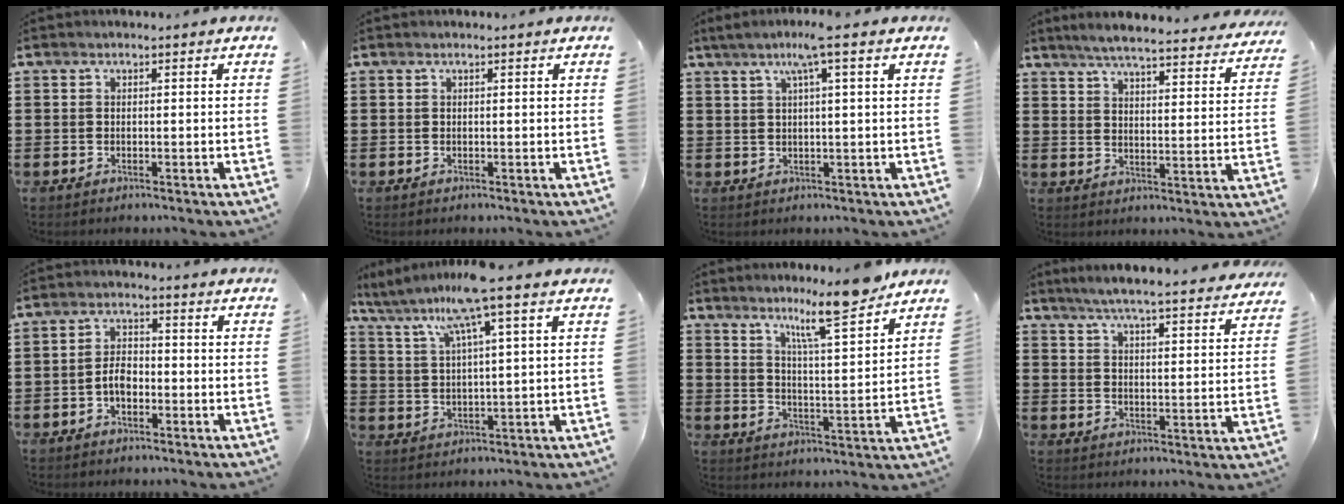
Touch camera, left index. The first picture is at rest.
{"total": 0.0}
{"total": 4.6, "force": [2.2, -0.5, 4.0], "torque": [-0.083, 0.001, 0.036]}
{"total": 5.2, "force": [4.8, -0.2, 2.0], "torque": [-0.060, -0.030, 0.081]}
{"total": 3.5, "force": [-1.3, 2.0, 2.7], "torque": [-0.064, 0.001, -0.029]}
{"total": 8.3, "force": [5.8, 0.2, 6.0], "torque": [-0.134, -0.019, 0.099]}
{"total": 9.6, "force": [7.8, 0.5, 5.6], "torque": [-0.099, -0.044, 0.131]}
{"total": 5.1, "force": [4.8, -0.7, 1.8], "torque": [-0.057, -0.035, 0.079]}